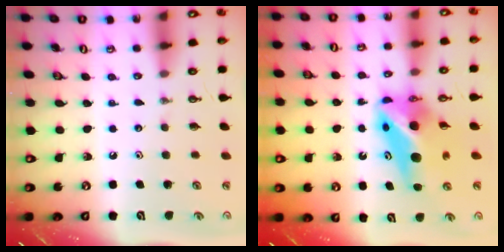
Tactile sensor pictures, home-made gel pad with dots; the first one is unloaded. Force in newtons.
{"total": 10.2, "press": 10.2, "slide": 0.8}